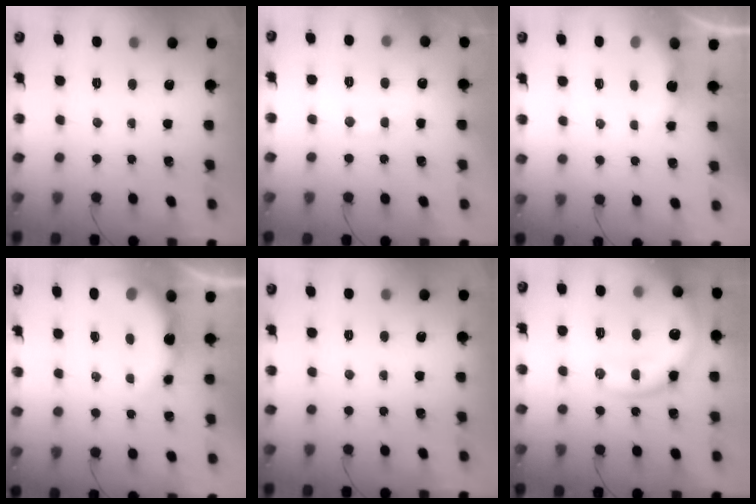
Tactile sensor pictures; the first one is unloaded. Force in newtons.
{"total": 8.7, "press": 8.6, "slide": 1.2}
{"total": 5.6, "press": 5.5, "slide": 1.1}
{"total": 9.7, "press": 9.6, "slide": 1.0}
{"total": 0.0}
{"total": 18.4, "press": 18.2, "slide": 2.2}